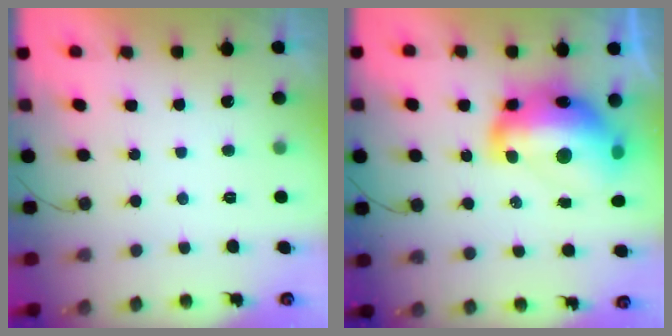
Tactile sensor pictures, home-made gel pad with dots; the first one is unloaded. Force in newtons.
{"total": 21.7, "press": 21.7, "slide": 1.5}